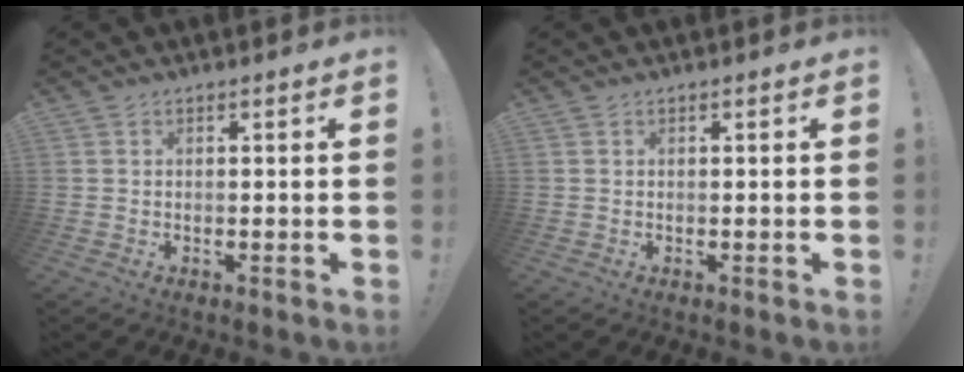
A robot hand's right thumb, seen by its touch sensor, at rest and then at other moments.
{"total": 0.0}